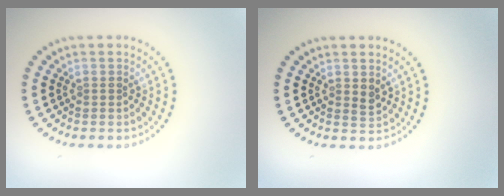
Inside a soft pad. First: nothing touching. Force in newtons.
{"total": 1.0, "press": 0.9, "slide": 0.4}